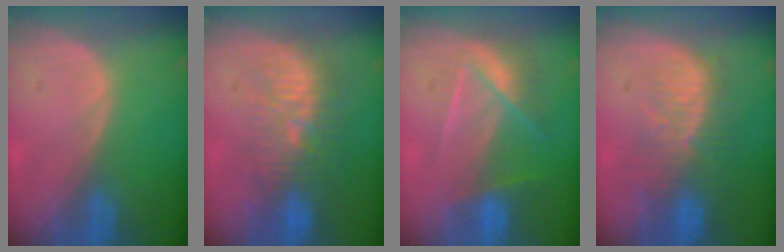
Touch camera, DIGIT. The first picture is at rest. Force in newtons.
{"total": 9.5, "press": 9.1, "slide": 2.8}
{"total": 7.2, "press": 6.3, "slide": 3.5}
{"total": 10.1, "press": 8.5, "slide": 5.6}